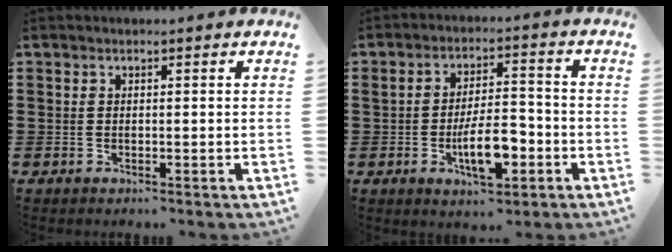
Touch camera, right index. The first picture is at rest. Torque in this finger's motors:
{"motor_torque": [0.60, -0.03, 0.38, 0.08]}